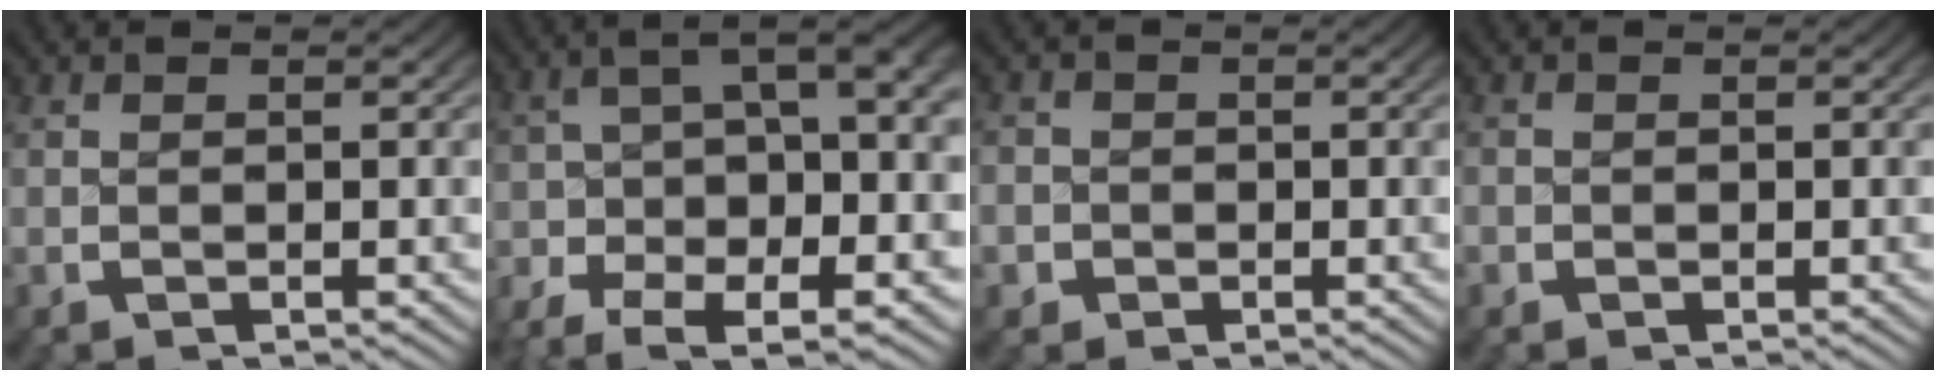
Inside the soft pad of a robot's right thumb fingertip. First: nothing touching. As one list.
[{"total": 9.8, "force": [-2.5, 5.5, 7.7], "torque": [-0.109, -0.012, -0.045]}, {"total": 3.1, "force": [-1.1, 2.9, 0.4], "torque": [-0.011, -0.013, -0.019]}, {"total": 1.0, "force": [-0.3, 1.0, -0.1], "torque": [0.001, -0.006, -0.008]}]